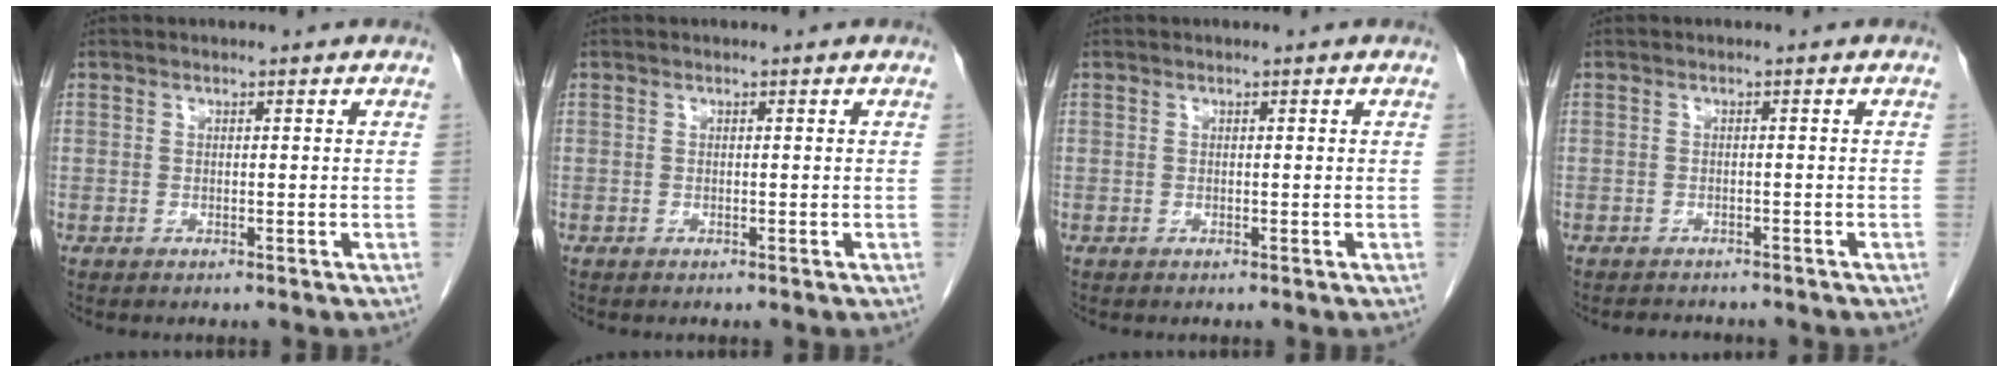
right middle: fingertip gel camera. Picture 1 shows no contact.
{"total": 0.0}
{"total": 0.0}
{"total": 4.4, "force": [-4.0, 1.1, 1.4], "torque": [-0.019, -0.003, -0.050]}